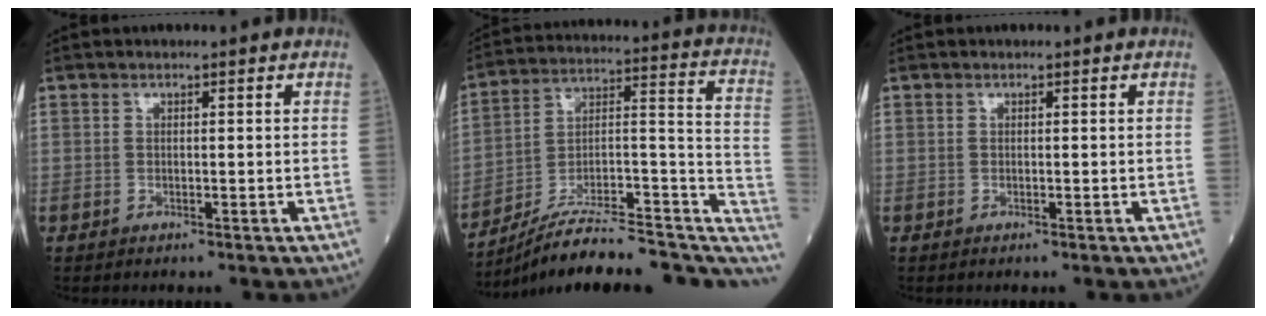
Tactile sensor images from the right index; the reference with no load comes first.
{"total": 21.4, "force": [-17.4, 5.4, 11.3], "torque": [-0.122, 0.057, -0.262]}
{"total": 0.0}